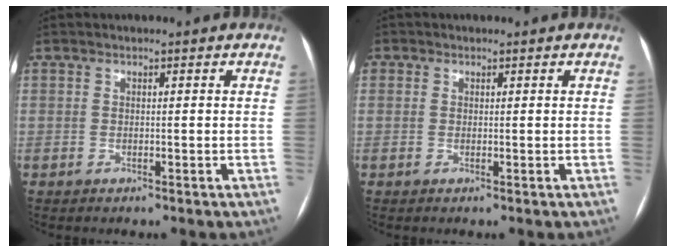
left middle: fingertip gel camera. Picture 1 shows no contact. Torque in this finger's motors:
{"motor_torque": [0.69, -0.45, 0.57, 0.09]}